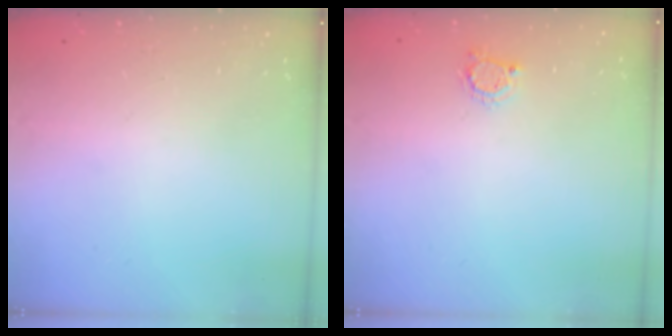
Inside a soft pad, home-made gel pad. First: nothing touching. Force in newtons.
{"total": 3.4, "press": 3.4, "slide": 0.5}